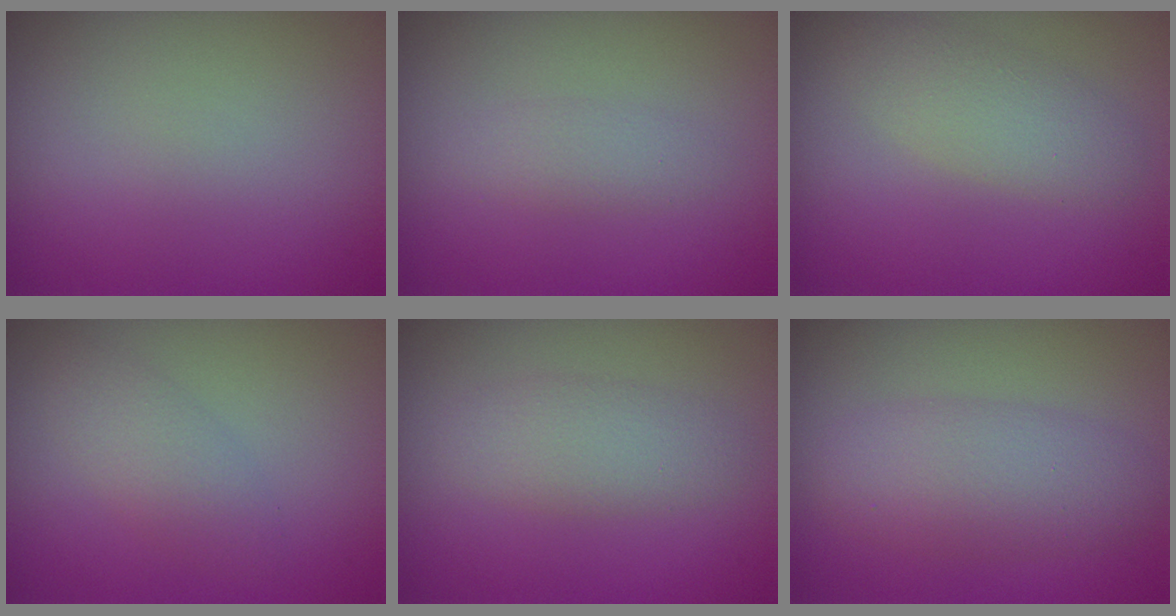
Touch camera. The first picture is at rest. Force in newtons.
{"total": 1.5, "press": 1.5, "slide": 0.1}
{"total": 2.8, "press": 2.7, "slide": 0.3}
{"total": 2.2, "press": 2.2, "slide": 0.1}
{"total": 2.7, "press": 2.7, "slide": 0.1}
{"total": 4.2, "press": 4.2, "slide": 0.1}